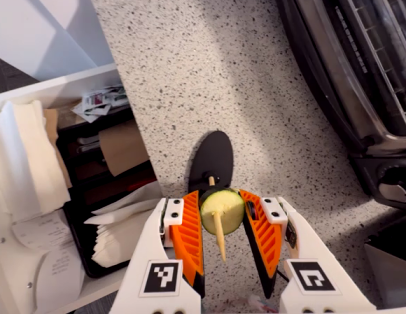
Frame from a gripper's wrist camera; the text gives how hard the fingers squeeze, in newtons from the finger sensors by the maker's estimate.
{"total": 8.1, "left": 8.2, "right": 8.1}